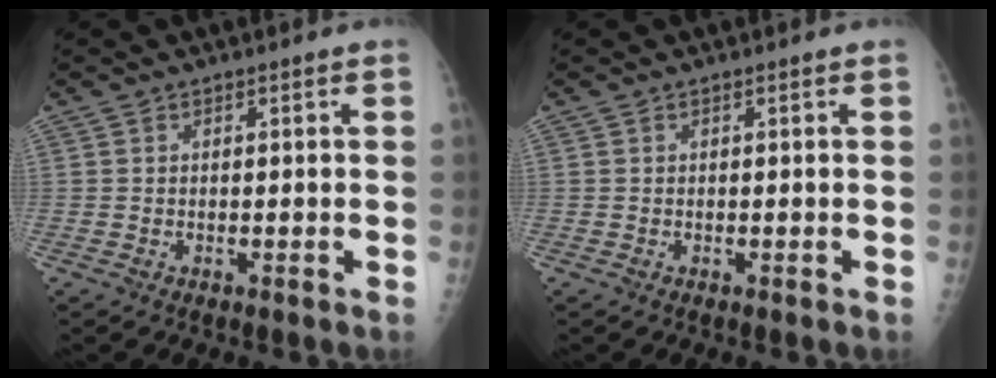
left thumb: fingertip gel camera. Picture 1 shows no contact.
{"total": 0.0}